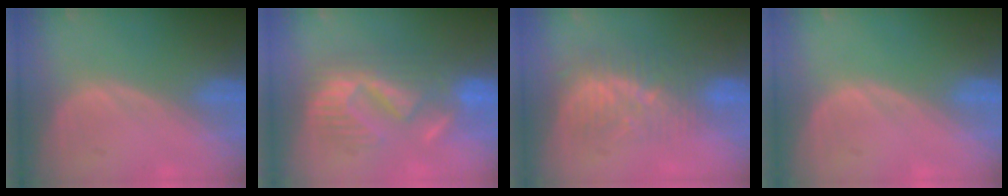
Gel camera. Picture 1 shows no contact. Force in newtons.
{"total": 8.7, "press": 8.6, "slide": 1.5}
{"total": 8.5, "press": 7.4, "slide": 4.1}
{"total": 0.0}